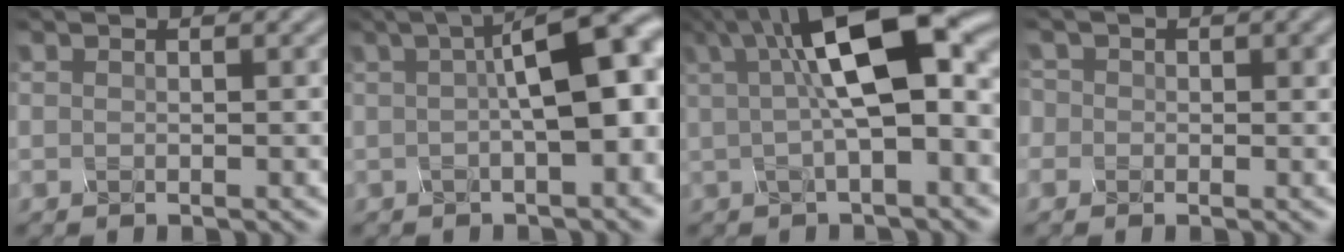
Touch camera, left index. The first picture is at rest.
{"total": 8.3, "force": [0.9, 2.5, 7.9], "torque": [-0.092, 0.019, 0.012]}
{"total": 10.3, "force": [2.4, 3.0, 9.5], "torque": [-0.142, 0.020, 0.032]}
{"total": 2.3, "force": [0.3, 2.1, 0.9], "torque": [-0.011, 0.010, -0.013]}